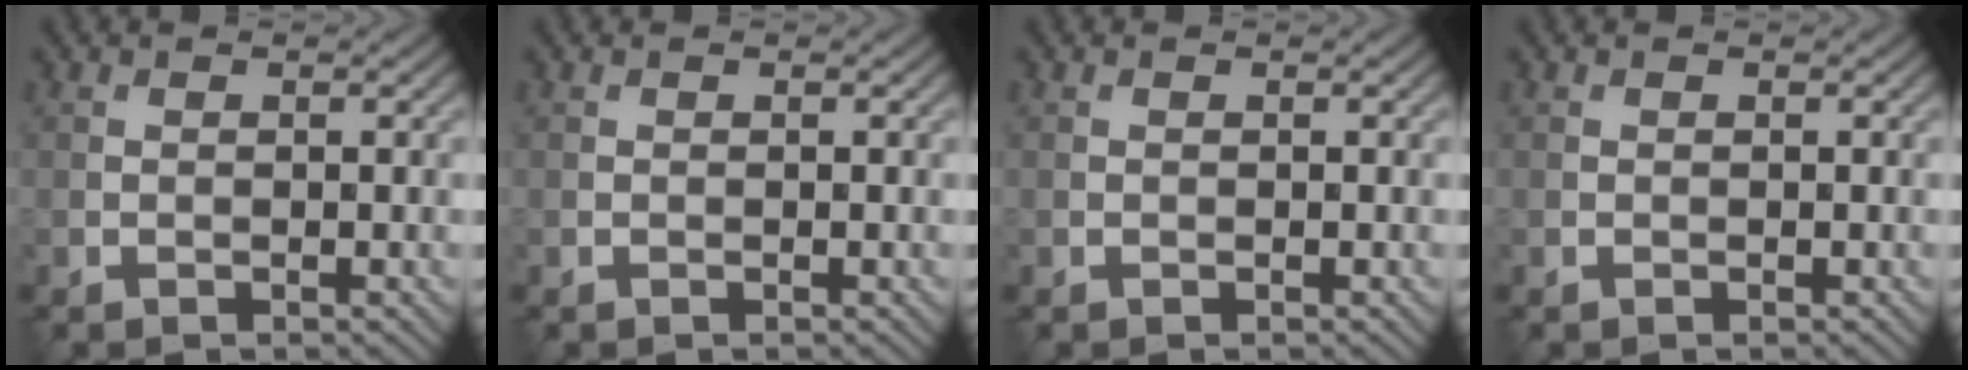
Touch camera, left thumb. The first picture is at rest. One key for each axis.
{"total": 0.0}
{"total": 0.0}
{"total": 0.0}